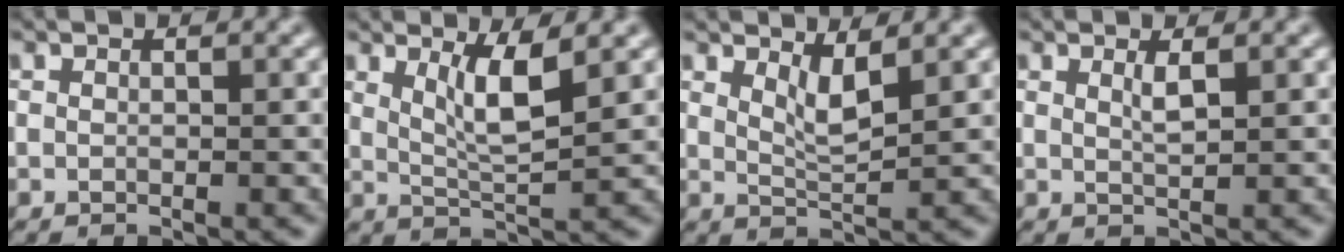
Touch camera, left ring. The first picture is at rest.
{"total": 3.7, "force": [1.6, 0.6, 3.3], "torque": [-0.059, -0.009, 0.034]}
{"total": 2.4, "force": [1.4, 0.5, 1.8], "torque": [-0.032, -0.011, 0.029]}
{"total": 1.2, "force": [0.6, 0.2, 1.1], "torque": [-0.021, -0.002, 0.010]}